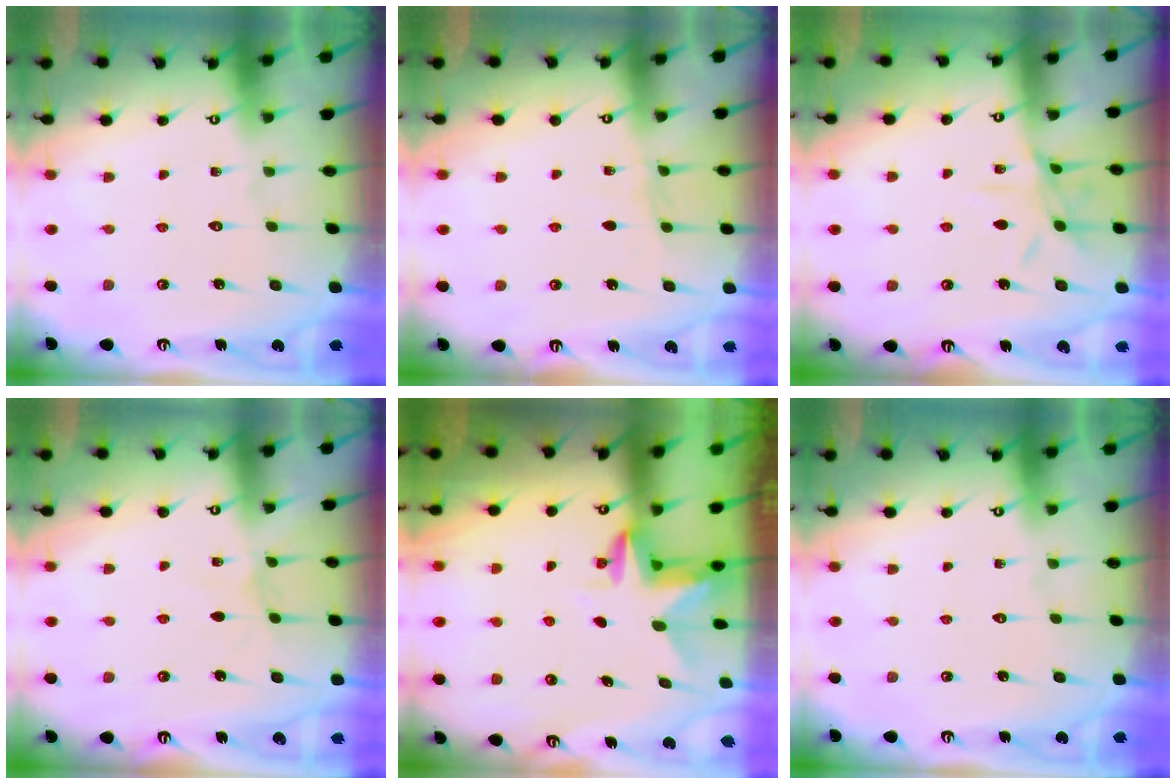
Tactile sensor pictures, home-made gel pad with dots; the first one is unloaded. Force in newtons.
{"total": 3.6, "press": 3.6, "slide": 0.3}
{"total": 8.6, "press": 8.6, "slide": 0.4}
{"total": 2.1, "press": 2.1, "slide": 0.3}
{"total": 3.0, "press": 3.0, "slide": 0.2}
{"total": 0.0}